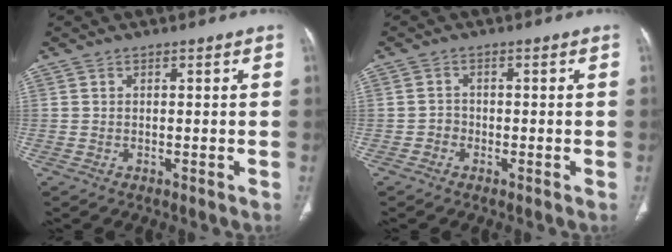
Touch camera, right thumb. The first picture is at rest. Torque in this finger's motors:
{"motor_torque": [0.34, 0.63, -0.05, -0.13, 0.02]}